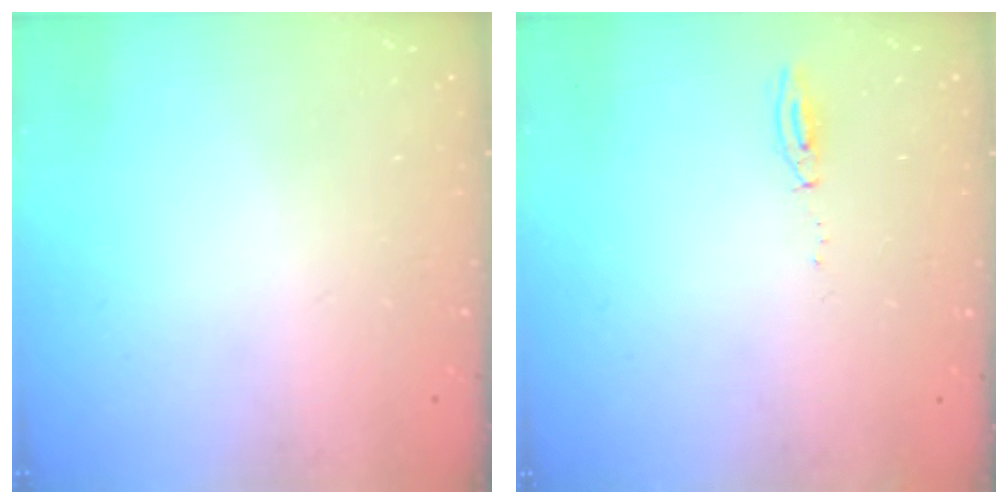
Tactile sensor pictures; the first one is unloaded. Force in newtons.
{"total": 4.8, "press": 4.7, "slide": 1.0}